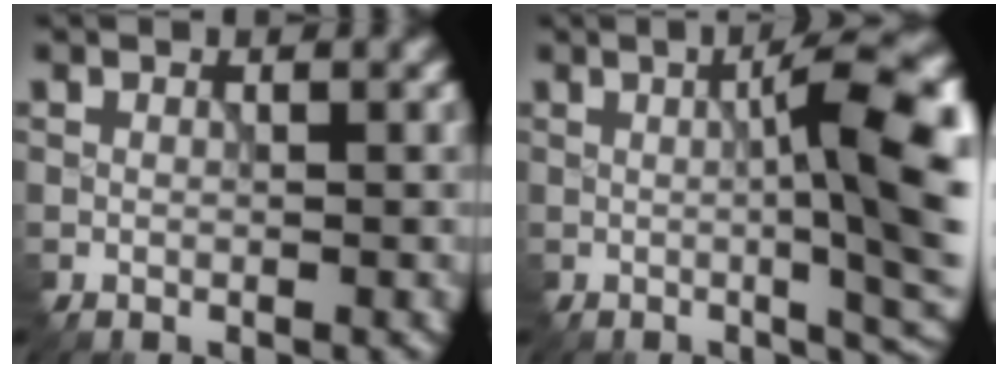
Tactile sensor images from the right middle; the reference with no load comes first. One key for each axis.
{"total": 10.2, "fx": 0.4, "fy": 2.4, "fz": 9.9, "tx": -0.126, "ty": 0.005, "tz": 0.010}